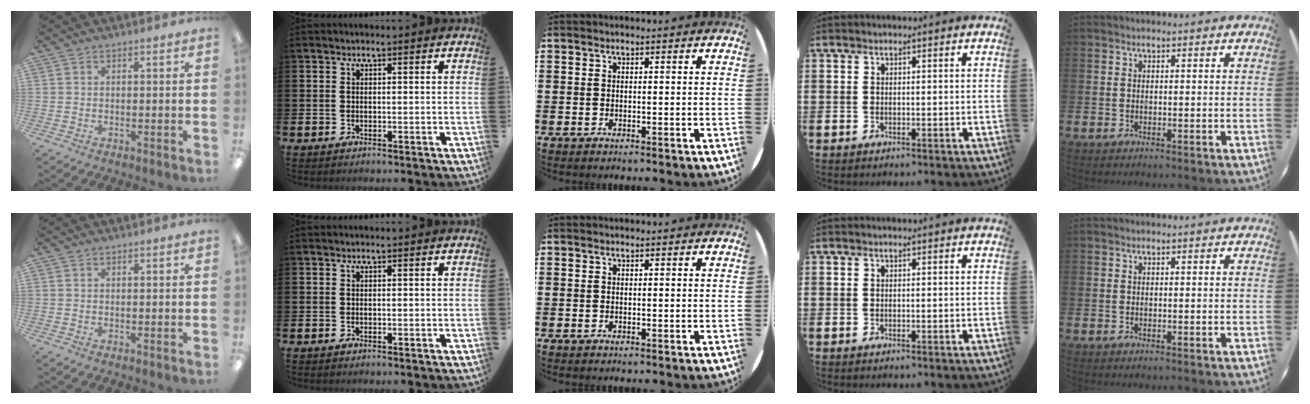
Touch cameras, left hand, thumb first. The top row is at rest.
{}